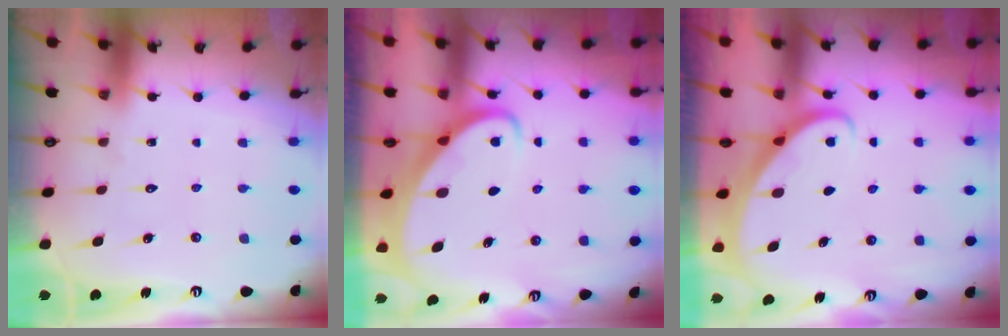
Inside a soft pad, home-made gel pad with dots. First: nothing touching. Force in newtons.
{"total": 3.6, "press": 3.6, "slide": 0.4}
{"total": 2.8, "press": 2.8, "slide": 0.2}